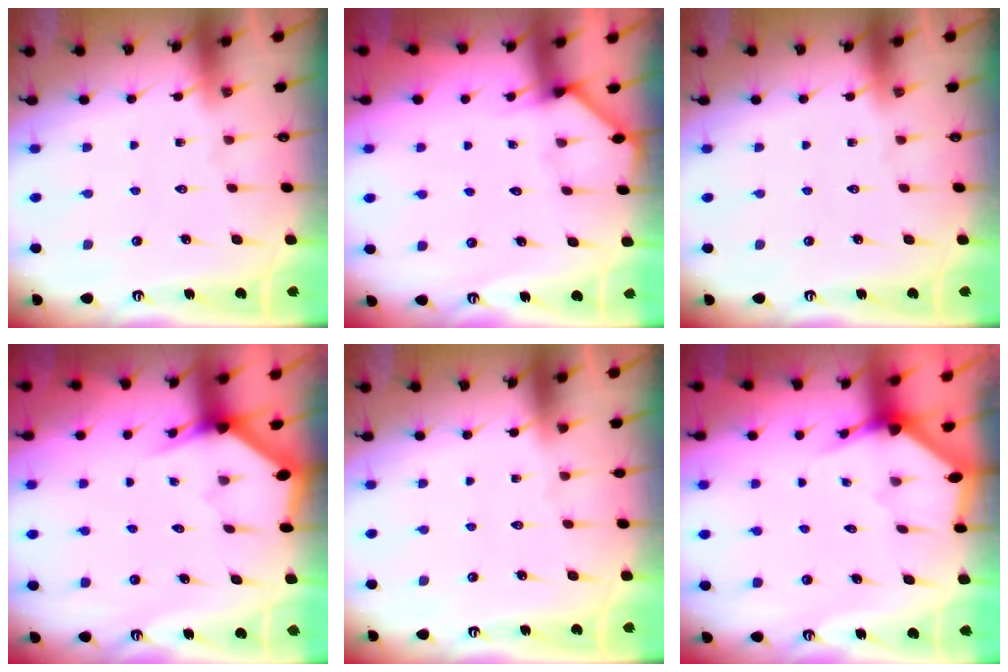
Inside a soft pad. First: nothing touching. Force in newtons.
{"total": 2.5, "press": 2.5, "slide": 0.1}
{"total": 0.0}
{"total": 3.1, "press": 3.1, "slide": 0.2}
{"total": 0.0}
{"total": 2.4, "press": 2.4, "slide": 0.2}